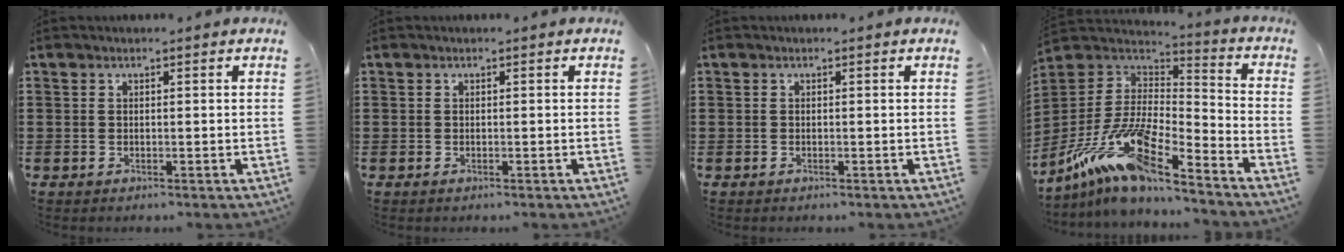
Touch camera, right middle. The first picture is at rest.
{"total": 0.0}
{"total": 0.0}
{"total": 14.4, "force": [-10.4, 3.2, 9.4], "torque": [-0.212, 0.003, -0.207]}